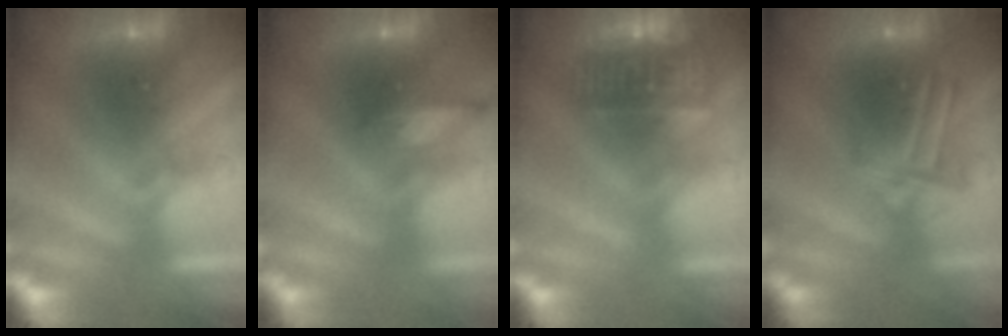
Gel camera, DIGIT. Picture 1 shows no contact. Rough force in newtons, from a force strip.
{"total": 7.5}
{"total": 8.5}
{"total": 3.2}